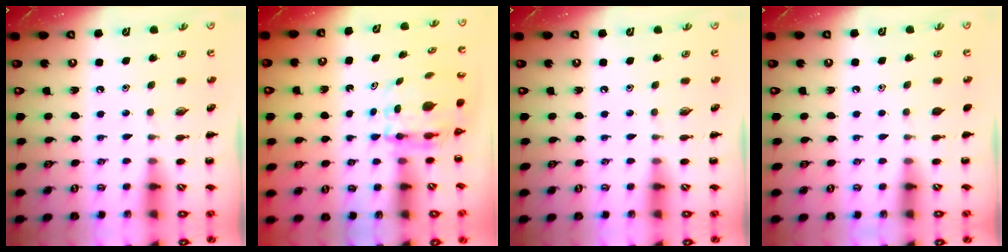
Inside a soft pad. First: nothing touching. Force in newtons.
{"total": 4.6, "press": 4.5, "slide": 0.5}
{"total": 0.0}
{"total": 0.6, "press": 0.6, "slide": 0.1}